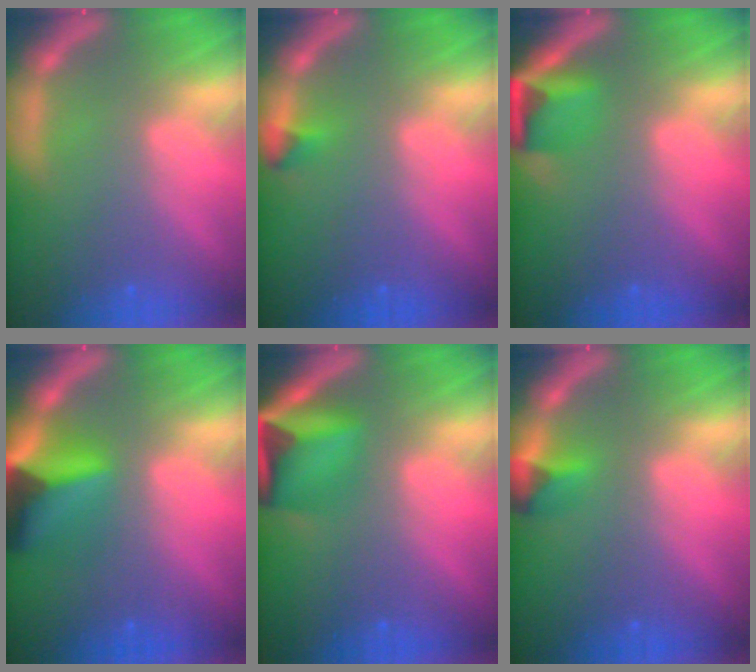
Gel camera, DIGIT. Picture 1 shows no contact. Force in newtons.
{"total": 0.9}
{"total": 3.9}
{"total": 7.4}
{"total": 7.4}
{"total": 1.9}